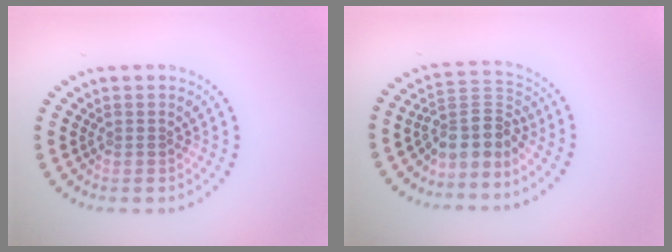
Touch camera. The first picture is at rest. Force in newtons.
{"total": 3.8, "press": 2.9, "slide": 2.4}